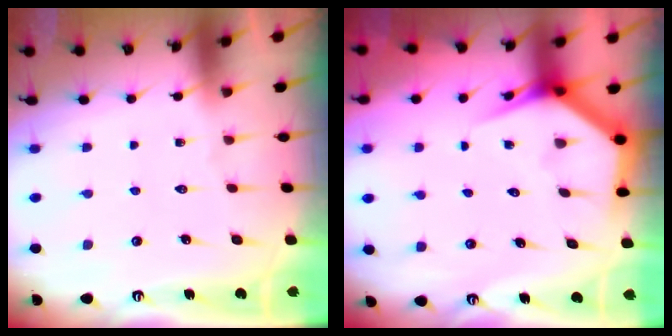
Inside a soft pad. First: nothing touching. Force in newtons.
{"total": 4.2, "press": 4.2, "slide": 0.4}